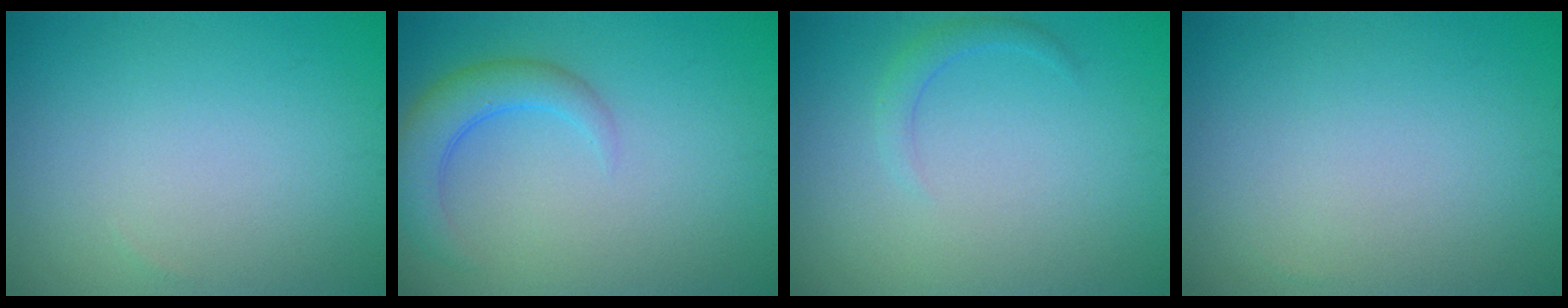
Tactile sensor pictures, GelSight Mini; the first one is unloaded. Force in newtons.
{"total": 3.7, "press": 3.7, "slide": 0.3}
{"total": 1.3, "press": 1.3, "slide": 0.1}
{"total": 0.0}